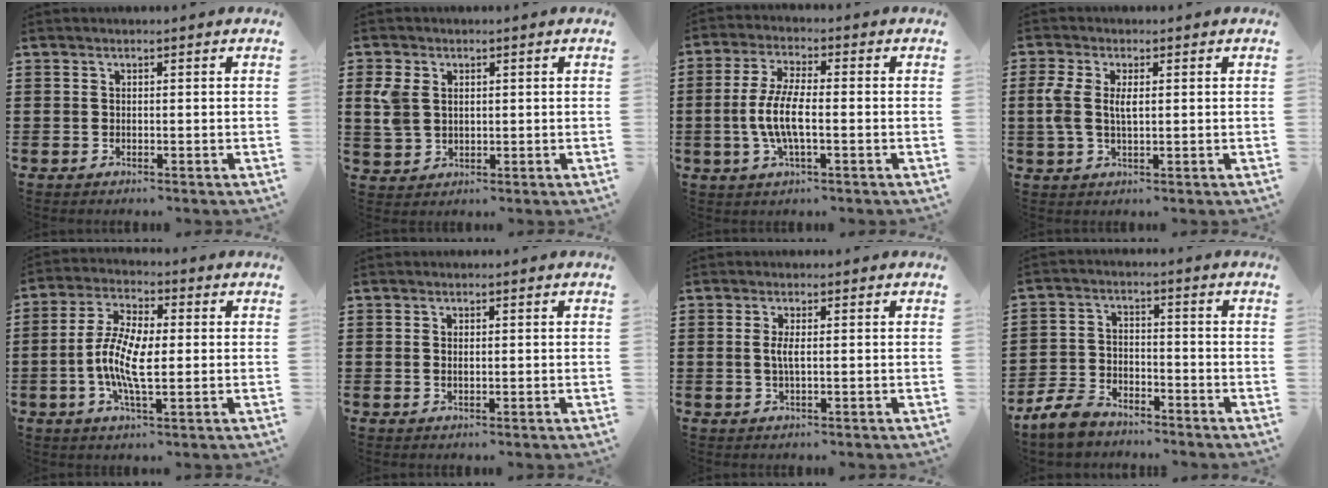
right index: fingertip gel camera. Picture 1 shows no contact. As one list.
[{"total": 4.2, "force": [1.2, 3.0, 2.7], "torque": [-0.085, 0.004, 0.014]}, {"total": 6.7, "force": [-1.5, 2.0, 6.2], "torque": [-0.142, -0.008, -0.037]}, {"total": 4.0, "force": [0.5, 1.8, 3.5], "torque": [-0.087, 0.001, 0.003]}, {"total": 8.7, "force": [-1.0, 3.3, 8.0], "torque": [-0.168, -0.001, -0.021]}, {"total": 0.9, "force": [0.1, 0.5, 0.8], "torque": [-0.018, 0.004, 0.001]}, {"total": 2.2, "force": [0.1, 0.4, 2.2], "torque": [-0.043, -0.003, 0.000]}, {"total": 5.3, "force": [-4.8, 1.7, 1.5], "torque": [-0.056, 0.005, -0.101]}]